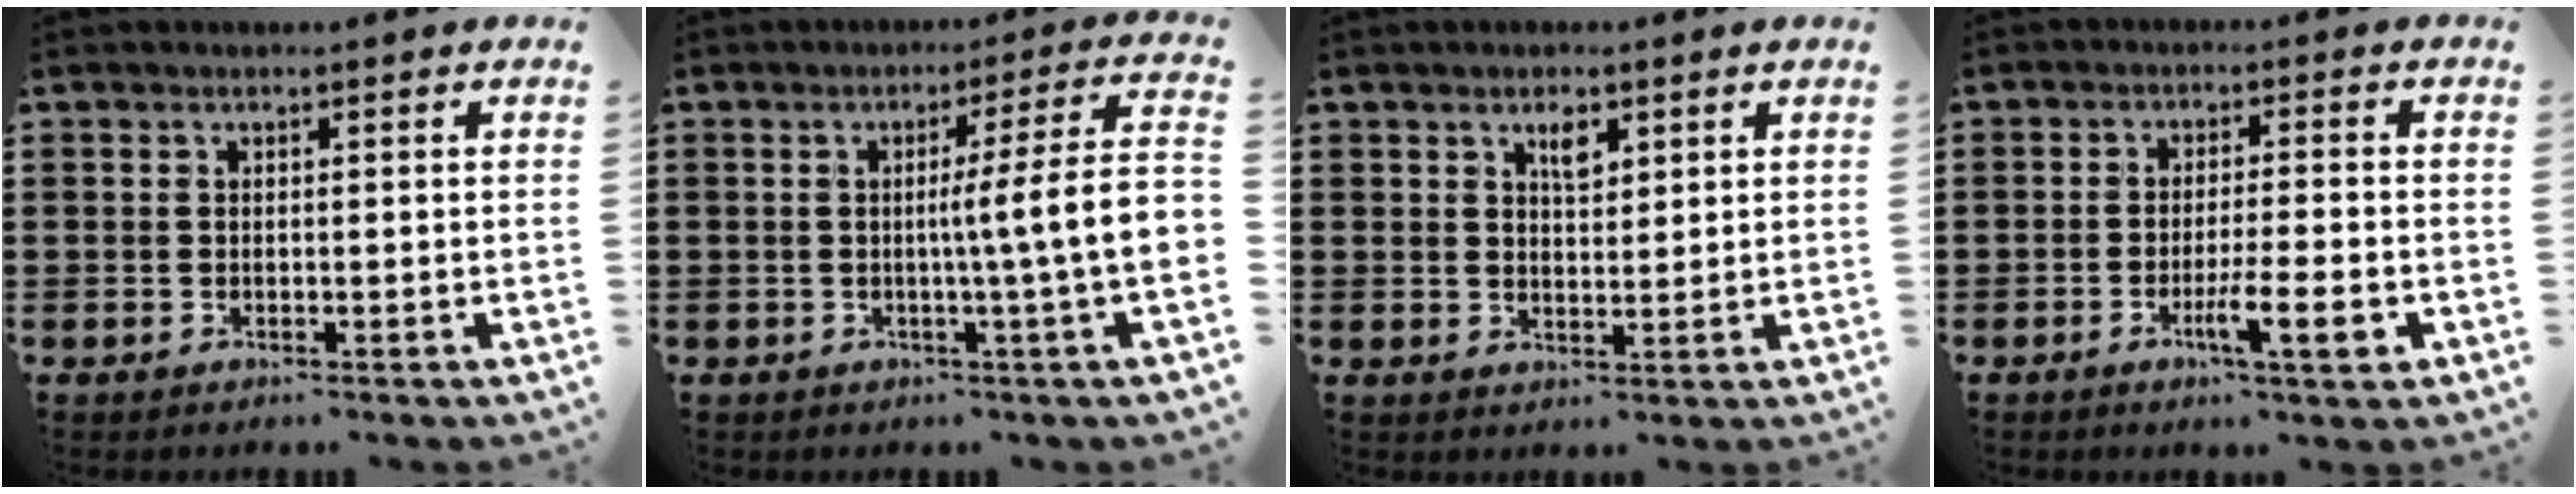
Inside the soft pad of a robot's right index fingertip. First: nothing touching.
{"total": 8.4, "force": [-0.6, -0.6, 8.4], "torque": [-0.141, -0.013, -0.017]}
{"total": 2.9, "force": [1.7, 1.2, 2.0], "torque": [-0.030, -0.001, 0.025]}
{"total": 6.9, "force": [-2.8, 0.8, 6.2], "torque": [-0.103, -0.009, -0.046]}